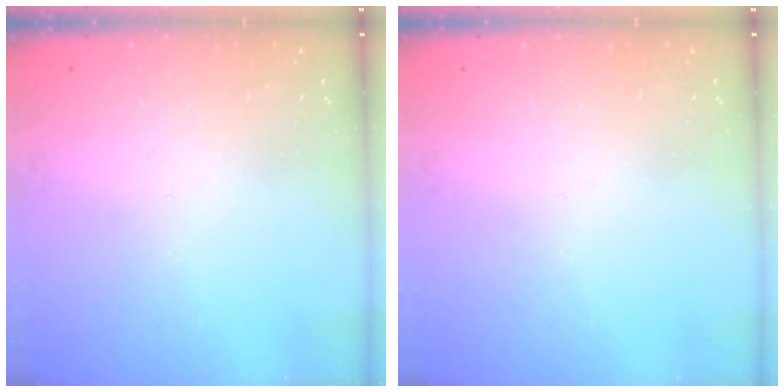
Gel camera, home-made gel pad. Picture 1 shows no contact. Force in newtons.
{"total": 0.0}